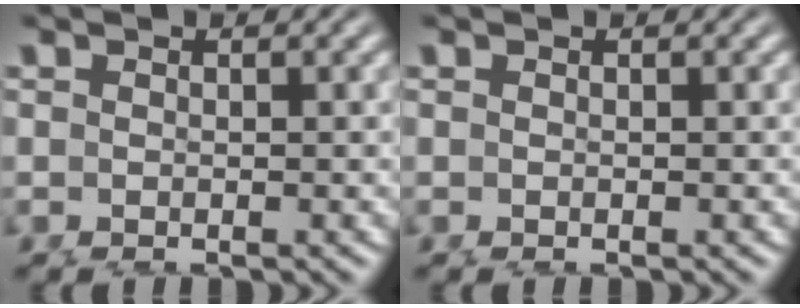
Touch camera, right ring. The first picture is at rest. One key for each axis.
{"total": 0.0}